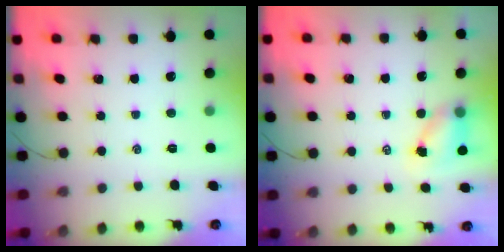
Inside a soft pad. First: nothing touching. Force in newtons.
{"total": 5.0, "press": 5.0, "slide": 0.7}